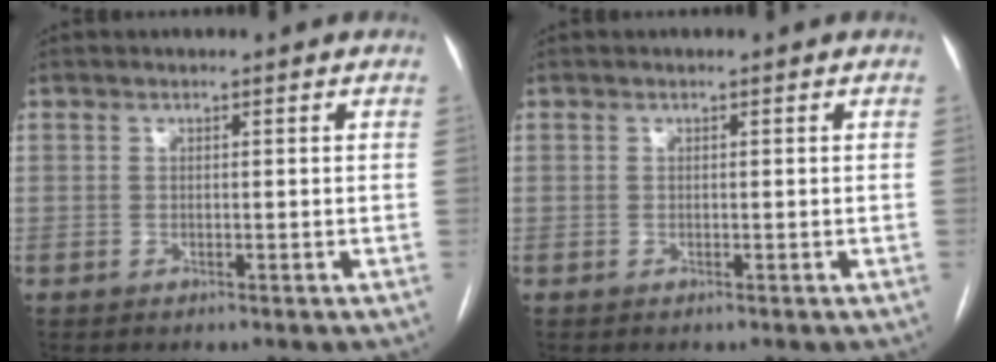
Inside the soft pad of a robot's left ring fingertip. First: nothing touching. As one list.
[{"total": 0.0}]